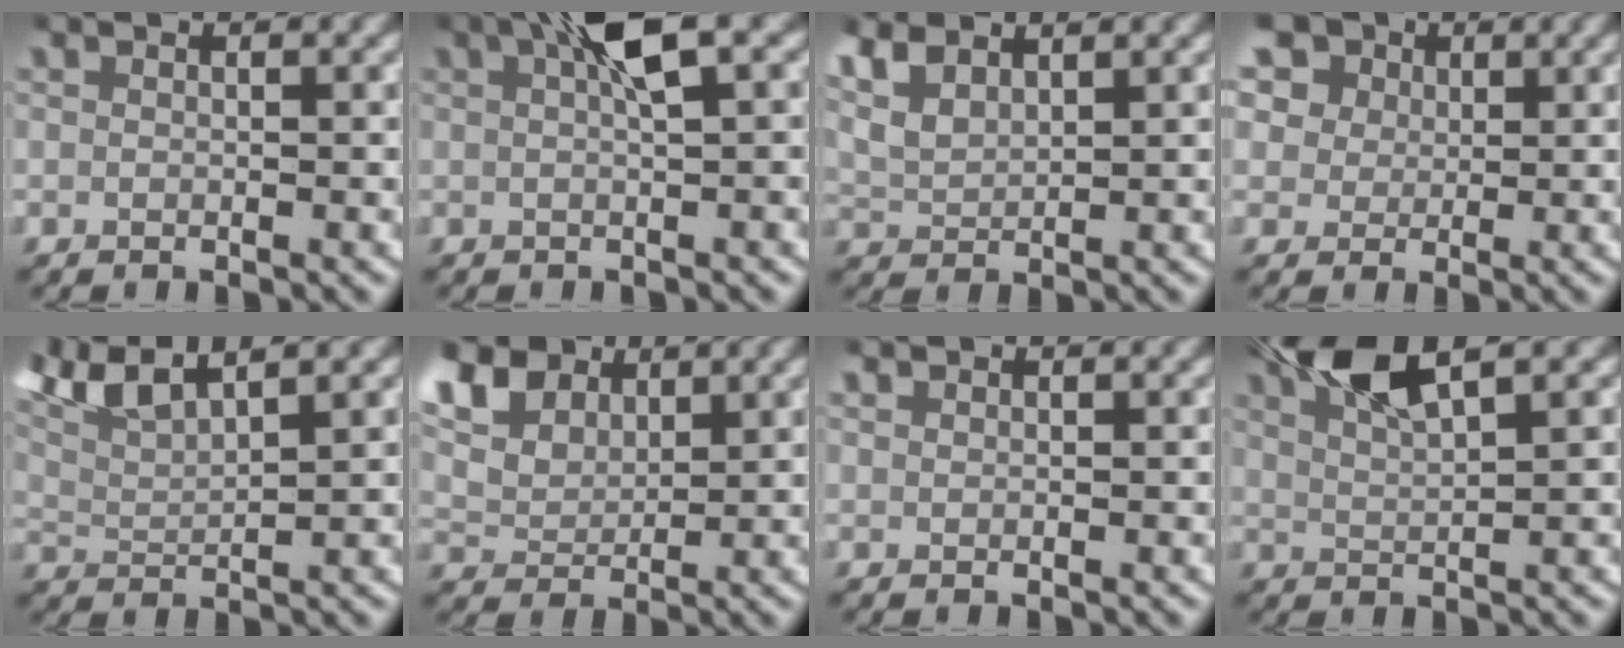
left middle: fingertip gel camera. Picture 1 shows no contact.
{"total": 4.4, "force": [1.6, 1.0, 4.0], "torque": [-0.071, 0.014, 0.021]}
{"total": 5.7, "force": [2.9, 4.1, 2.7], "torque": [-0.085, 0.002, 0.049]}
{"total": 9.8, "force": [4.2, 7.8, 4.3], "torque": [-0.102, 0.004, 0.064]}
{"total": 8.8, "force": [5.2, 5.6, 4.4], "torque": [-0.117, 0.017, 0.072]}
{"total": 10.2, "force": [4.8, 7.4, 5.0], "torque": [-0.114, 0.014, 0.070]}
{"total": 0.6, "force": [0.5, 0.3, 0.1], "torque": [-0.002, -0.001, 0.010]}
{"total": 6.5, "force": [4.1, 2.2, 4.5], "torque": [-0.094, 0.003, 0.069]}